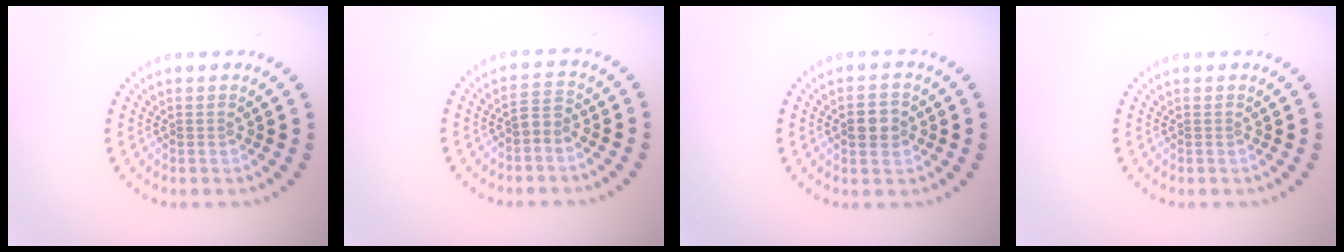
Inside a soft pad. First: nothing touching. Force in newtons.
{"total": 1.5, "press": 1.3, "slide": 0.7}
{"total": 2.6, "press": 2.6, "slide": 0.2}
{"total": 0.0}